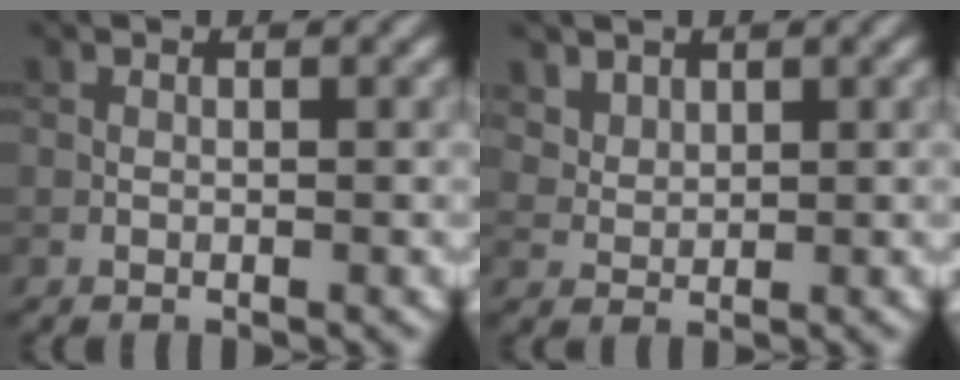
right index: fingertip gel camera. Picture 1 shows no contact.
{"total": 3.0, "force": [2.1, 1.9, 1.0], "torque": [-0.034, -0.011, 0.062]}